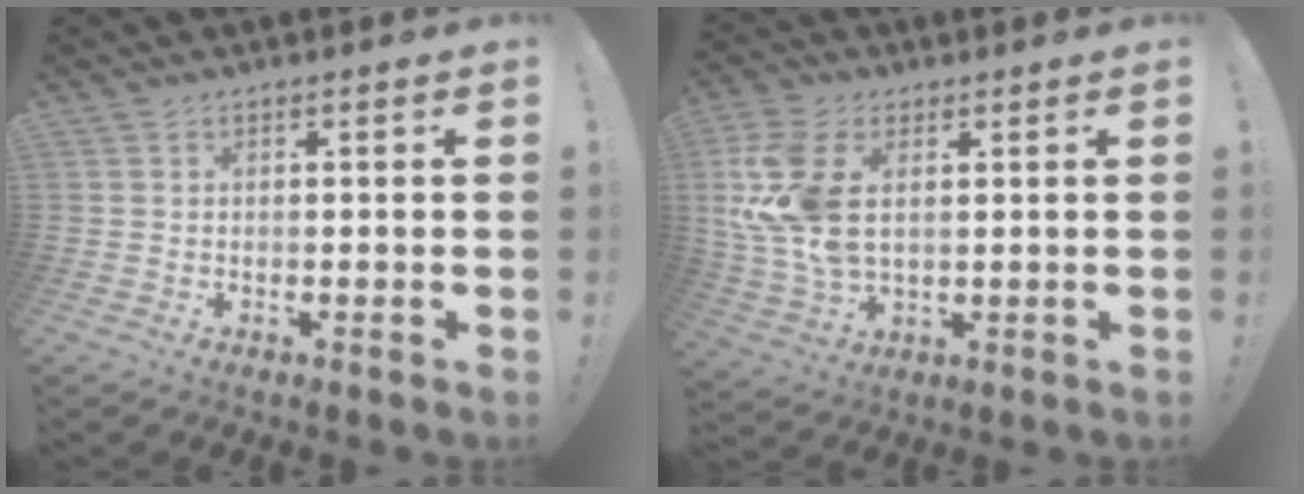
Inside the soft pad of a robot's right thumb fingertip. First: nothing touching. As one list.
[{"total": 14.7, "force": [3.6, 8.9, 11.1], "torque": [-0.232, -0.015, 0.067]}]